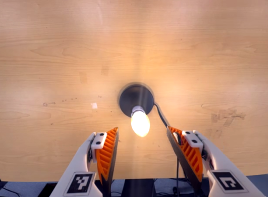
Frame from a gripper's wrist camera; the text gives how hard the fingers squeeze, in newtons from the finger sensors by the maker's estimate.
{"total": 0.0}